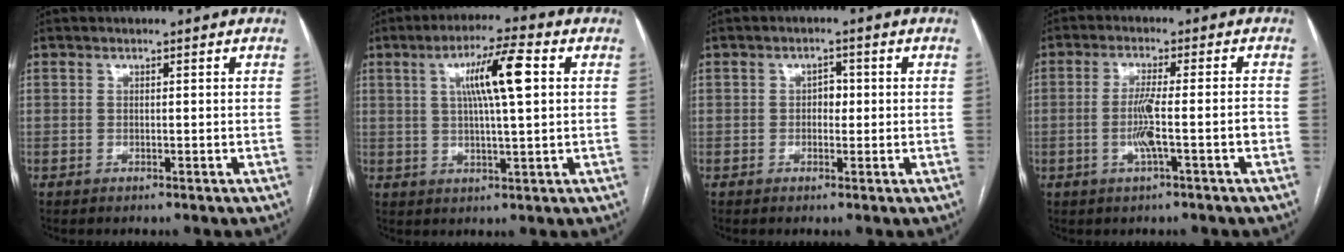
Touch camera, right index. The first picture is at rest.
{"total": 9.2, "force": [2.3, 0.5, 8.9], "torque": [-0.156, 0.012, 0.039]}
{"total": 2.0, "force": [0.0, 1.3, 1.5], "torque": [-0.017, 0.006, -0.002]}
{"total": 5.8, "force": [-1.8, -0.2, 5.5], "torque": [-0.105, 0.006, -0.029]}